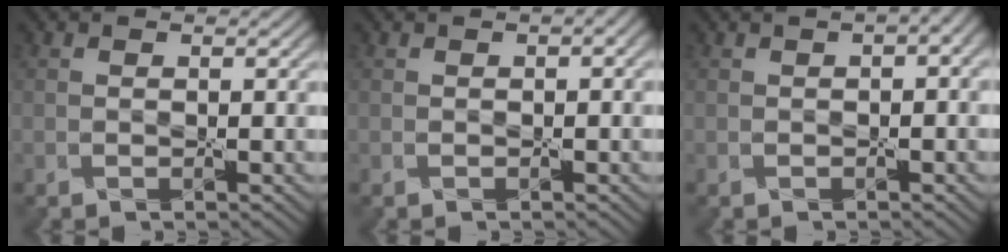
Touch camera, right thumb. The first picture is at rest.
{"total": 1.5, "force": [0.4, 0.5, 1.4], "torque": [-0.017, 0.005, 0.004]}
{"total": 3.9, "force": [1.0, 1.6, 3.4], "torque": [-0.044, 0.010, 0.009]}